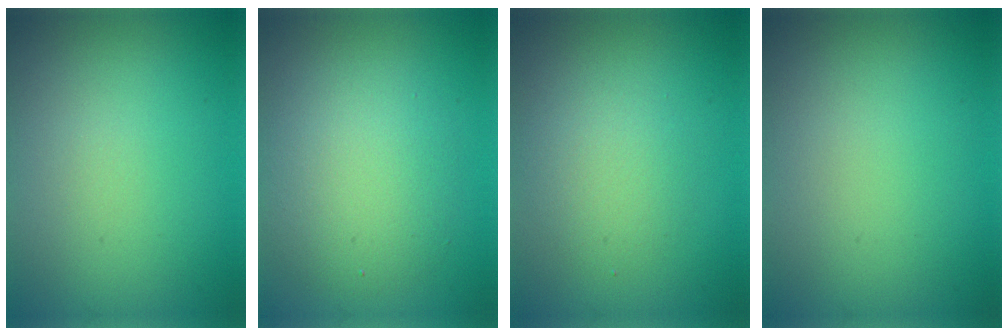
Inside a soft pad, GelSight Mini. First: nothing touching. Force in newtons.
{"total": 4.6, "press": 4.6, "slide": 0.3}
{"total": 2.3, "press": 2.3, "slide": 0.2}
{"total": 0.0}